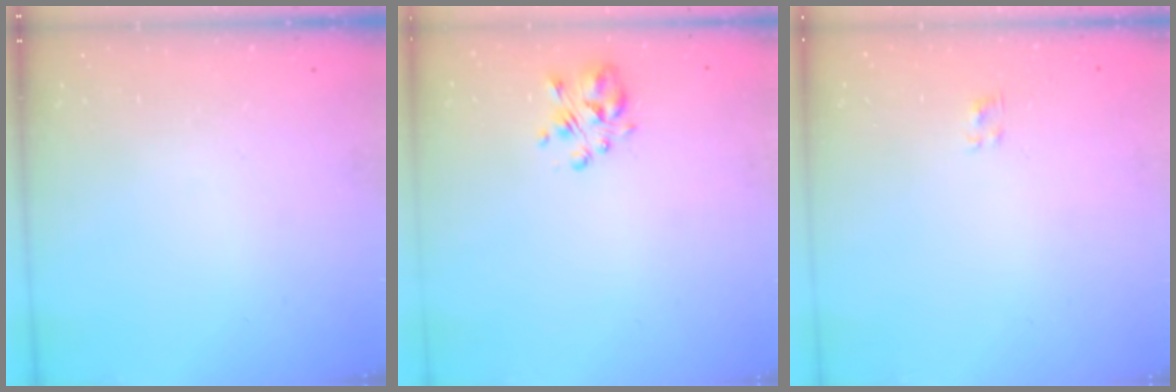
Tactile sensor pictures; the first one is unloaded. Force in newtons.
{"total": 3.9, "press": 3.7, "slide": 0.9}
{"total": 0.5, "press": 0.3, "slide": 0.4}